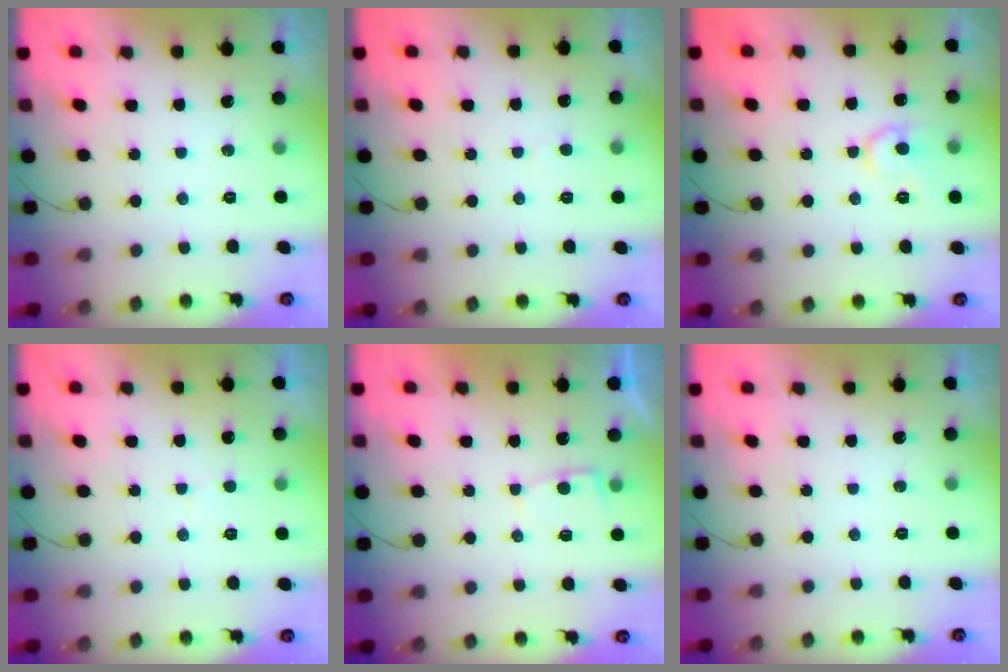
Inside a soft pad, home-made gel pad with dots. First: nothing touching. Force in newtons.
{"total": 2.6, "press": 2.6, "slide": 0.3}
{"total": 10.1, "press": 10.1, "slide": 1.0}
{"total": 2.2, "press": 2.2, "slide": 0.3}
{"total": 2.7, "press": 2.7, "slide": 0.4}
{"total": 0.0}